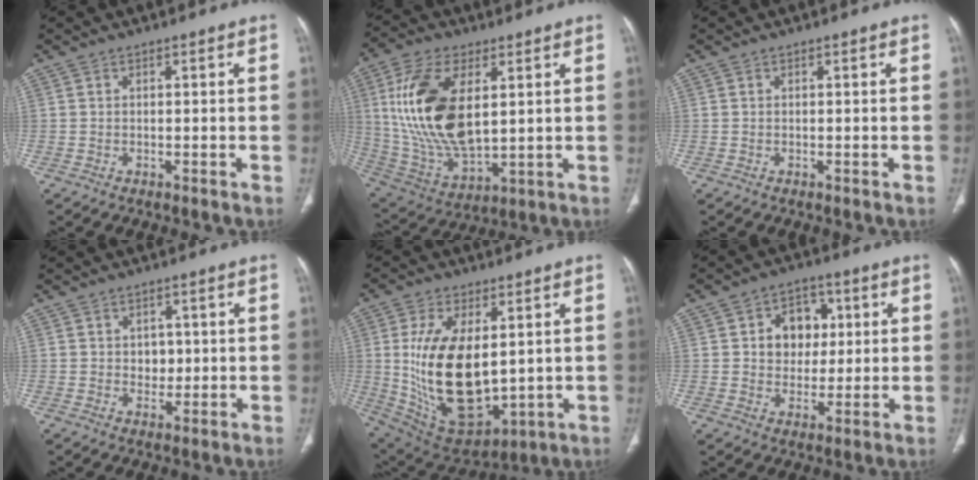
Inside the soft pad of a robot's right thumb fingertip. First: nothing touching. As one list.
[{"total": 20.7, "force": [4.5, 10.5, 17.2], "torque": [-0.339, -0.023, 0.092]}, {"total": 0.0}, {"total": 3.1, "force": [0.4, 2.5, 1.8], "torque": [-0.007, -0.001, 0.008]}, {"total": 20.9, "force": [1.5, 11.2, 17.5], "torque": [-0.317, -0.024, 0.054]}, {"total": 9.2, "force": [1.9, 7.4, 5.1], "torque": [-0.025, 0.001, 0.028]}]